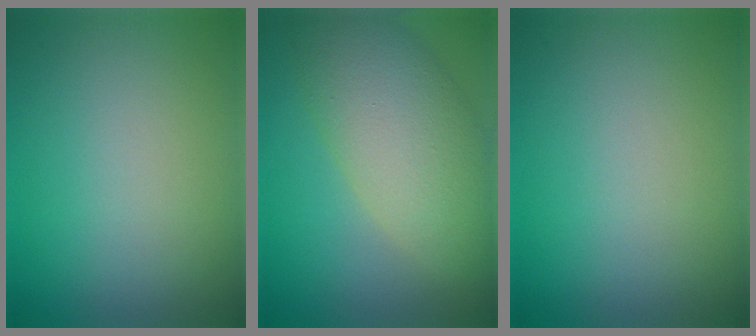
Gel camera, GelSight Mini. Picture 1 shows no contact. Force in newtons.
{"total": 10.1, "press": 10.1, "slide": 0.2}
{"total": 0.0}